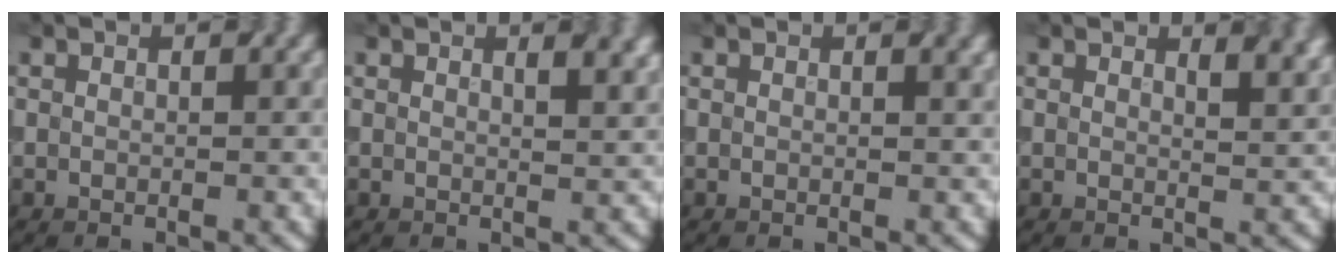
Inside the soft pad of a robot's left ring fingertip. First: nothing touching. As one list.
[{"total": 2.2, "force": [1.2, 0.9, 1.7], "torque": [-0.018, 0.002, 0.021]}, {"total": 0.7, "force": [0.3, 0.2, 0.5], "torque": [-0.005, -0.001, 0.008]}, {"total": 2.5, "force": [1.5, 1.0, 1.7], "torque": [-0.022, 0.002, 0.024]}]